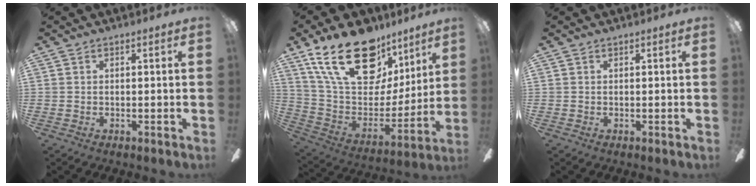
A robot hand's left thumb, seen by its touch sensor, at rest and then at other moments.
{"total": 26.0, "force": [15.9, 14.1, 15.1], "torque": [-0.266, -0.089, 0.289]}
{"total": 0.0}